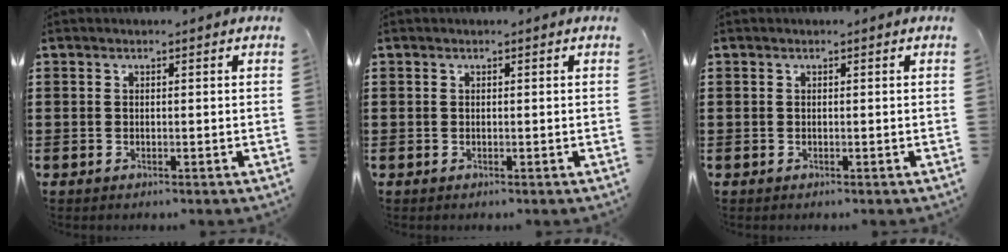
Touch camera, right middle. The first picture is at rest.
{"total": 0.0}
{"total": 0.0}